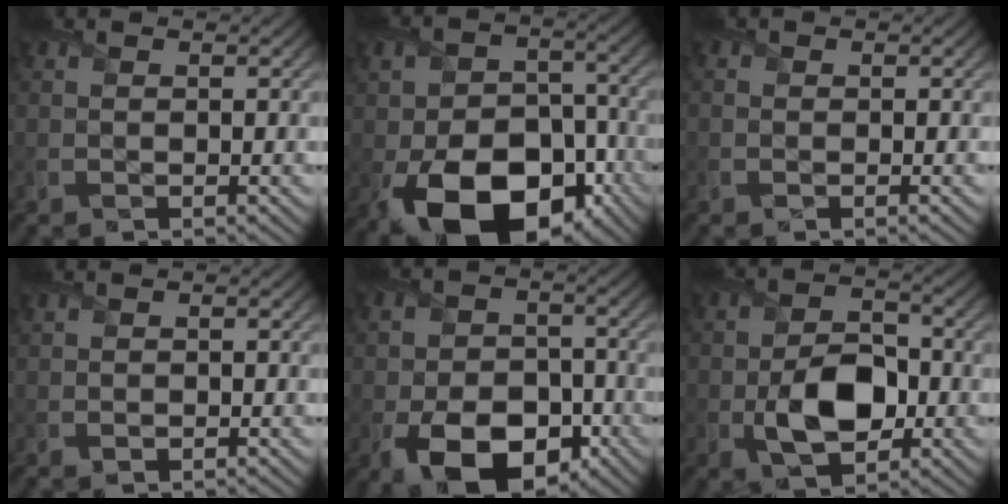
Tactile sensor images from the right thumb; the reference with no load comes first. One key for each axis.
{"total": 16.8, "fx": -7.4, "fy": 10.7, "fz": 10.7, "tx": -0.180, "ty": -0.046, "tz": -0.110}
{"total": 0.0}
{"total": 0.0}
{"total": 11.8, "fx": -5.1, "fy": 7.3, "fz": 7.6, "tx": -0.144, "ty": -0.031, "tz": -0.080}
{"total": 7.1, "fx": -1.5, "fy": 4.3, "fz": 5.5, "tx": -0.108, "ty": -0.009, "tz": -0.026}